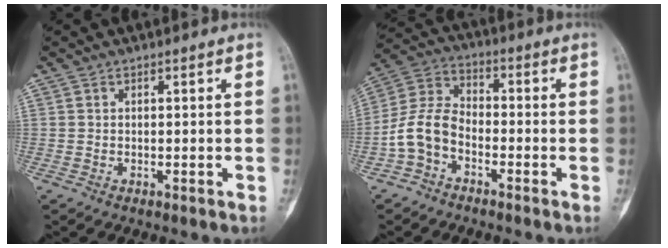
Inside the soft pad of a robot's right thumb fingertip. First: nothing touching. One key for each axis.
{"total": 8.7, "fx": -3.7, "fy": 5.7, "fz": 5.4, "tx": -0.108, "ty": 0.039, "tz": -0.086}